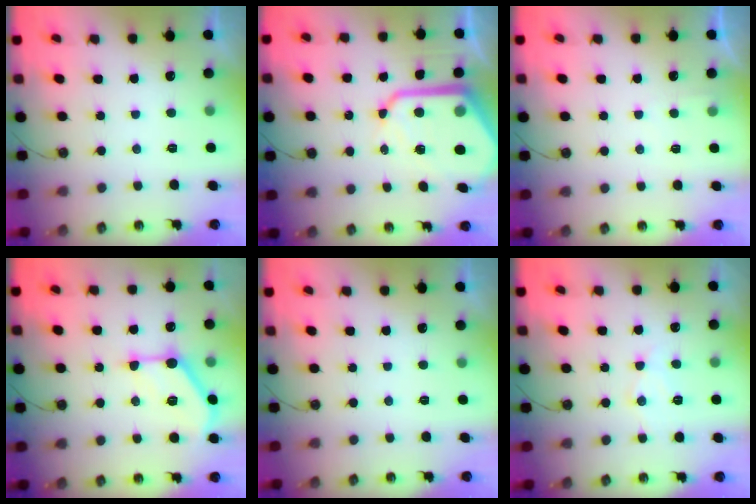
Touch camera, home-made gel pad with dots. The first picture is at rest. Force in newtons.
{"total": 17.6, "press": 17.5, "slide": 1.7}
{"total": 2.8, "press": 2.7, "slide": 0.4}
{"total": 13.0, "press": 13.0, "slide": 0.5}
{"total": 0.0}
{"total": 8.7, "press": 8.6, "slide": 0.8}